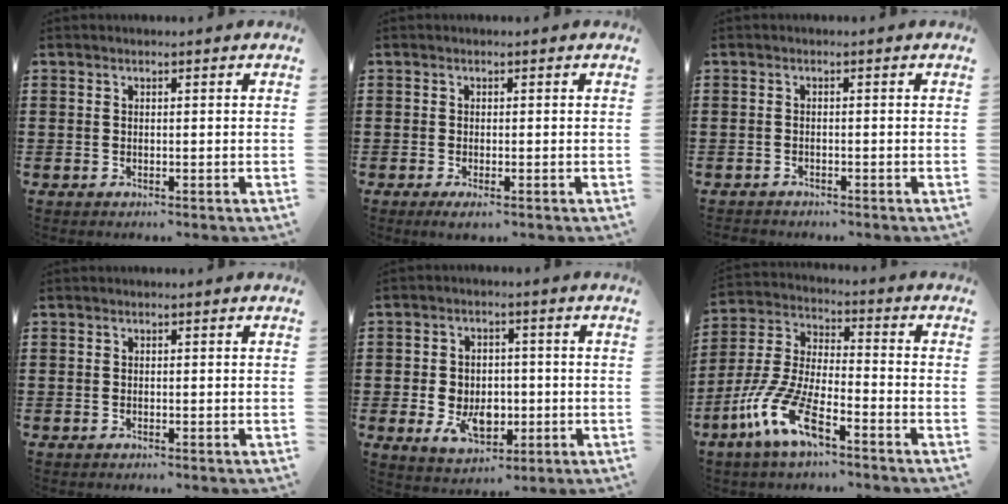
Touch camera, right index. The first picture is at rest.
{"total": 0.8, "force": [-0.4, 0.0, 0.7], "torque": [-0.018, -0.006, -0.009]}
{"total": 0.8, "force": [-0.8, 0.0, 0.1], "torque": [-0.006, -0.003, -0.015]}
{"total": 0.0}
{"total": 6.8, "force": [-1.5, 5.0, 4.4], "torque": [-0.079, 0.003, -0.030]}
{"total": 10.4, "force": [-6.8, 2.6, 7.4], "torque": [-0.188, -0.011, -0.140]}